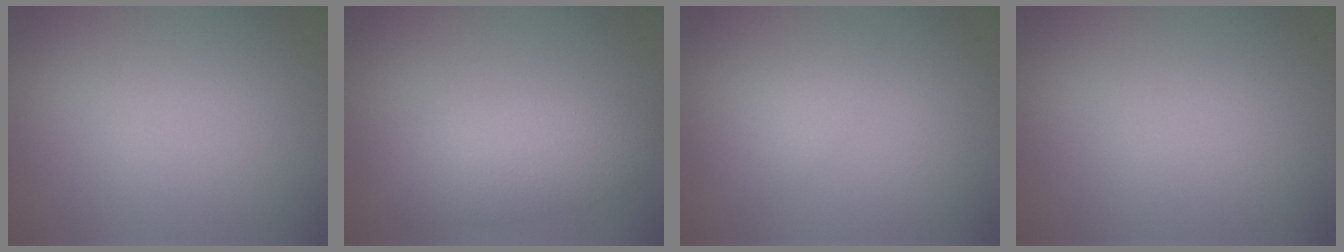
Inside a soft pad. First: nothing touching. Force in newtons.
{"total": 4.2, "press": 4.1, "slide": 0.4}
{"total": 1.6, "press": 1.6, "slide": 0.1}
{"total": 0.0}